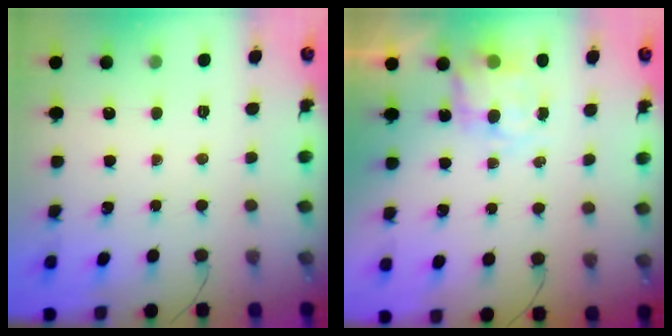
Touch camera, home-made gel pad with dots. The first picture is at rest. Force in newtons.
{"total": 8.5, "press": 8.4, "slide": 1.0}